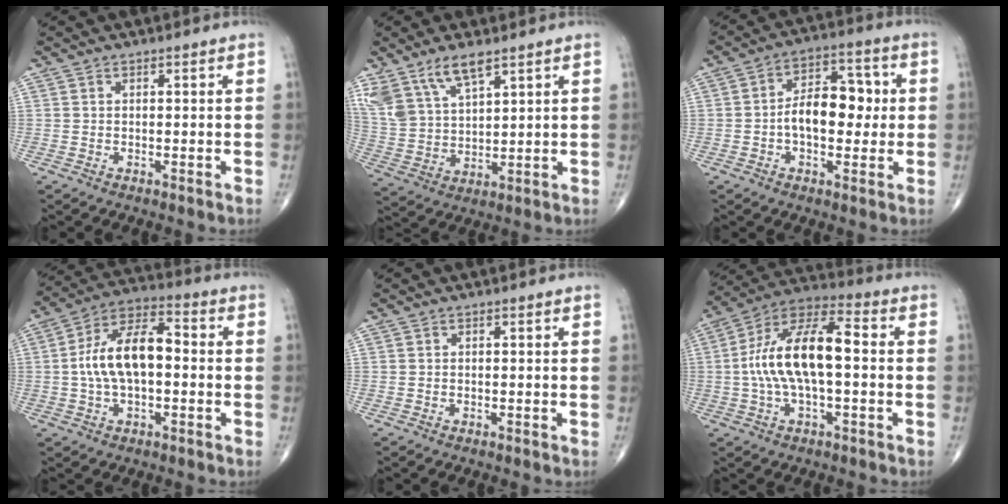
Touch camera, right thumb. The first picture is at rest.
{"total": 11.2, "force": [7.7, 4.4, 6.8], "torque": [-0.130, -0.023, 0.165]}
{"total": 11.2, "force": [-0.3, 6.7, 8.9], "torque": [-0.115, 0.029, -0.011]}
{"total": 13.3, "force": [-0.3, 6.8, 11.4], "torque": [-0.208, 0.038, -0.013]}
{"total": 0.0}
{"total": 16.0, "force": [-0.3, 6.6, 14.6], "torque": [-0.280, 0.044, -0.012]}